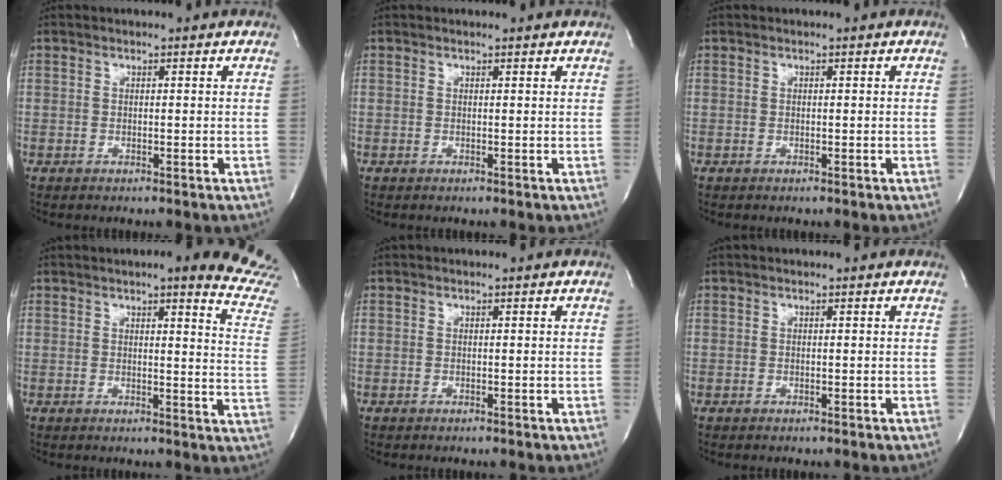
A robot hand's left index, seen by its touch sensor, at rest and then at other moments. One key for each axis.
{"total": 1.4, "fx": 1.3, "fy": 0.5, "fz": 0.1, "tx": -0.011, "ty": 0.006, "tz": 0.003}
{"total": 0.0}
{"total": 14.1, "fx": 12.5, "fy": 0.5, "fz": 6.5, "tx": -0.061, "ty": -0.072, "tz": 0.112}
{"total": 0.0}
{"total": 0.0}